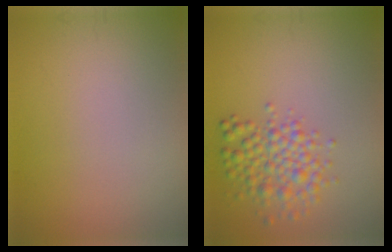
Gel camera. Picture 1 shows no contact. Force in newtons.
{"total": 3.6, "press": 3.6, "slide": 0.0}